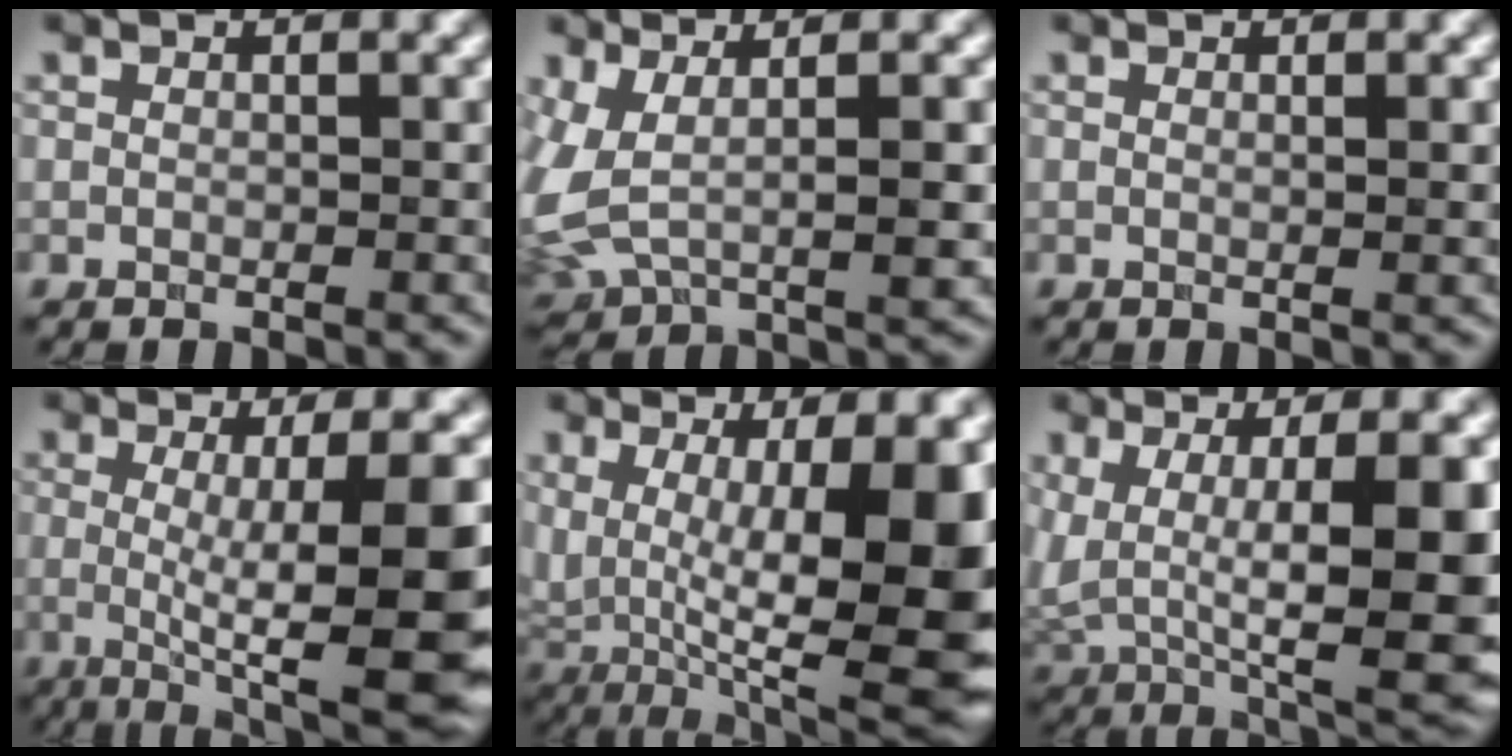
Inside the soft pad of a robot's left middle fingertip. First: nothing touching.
{"total": 6.1, "force": [0.7, 2.7, 5.4], "torque": [-0.124, -0.006, 0.013]}
{"total": 1.1, "force": [0.3, 0.3, 1.0], "torque": [-0.009, 0.002, 0.001]}
{"total": 11.8, "force": [-1.1, 2.7, 11.4], "torque": [-0.152, -0.018, -0.016]}
{"total": 16.2, "force": [0.7, 5.2, 15.3], "torque": [-0.227, -0.015, 0.053]}
{"total": 13.8, "force": [0.3, 6.0, 12.4], "torque": [-0.198, -0.012, 0.025]}